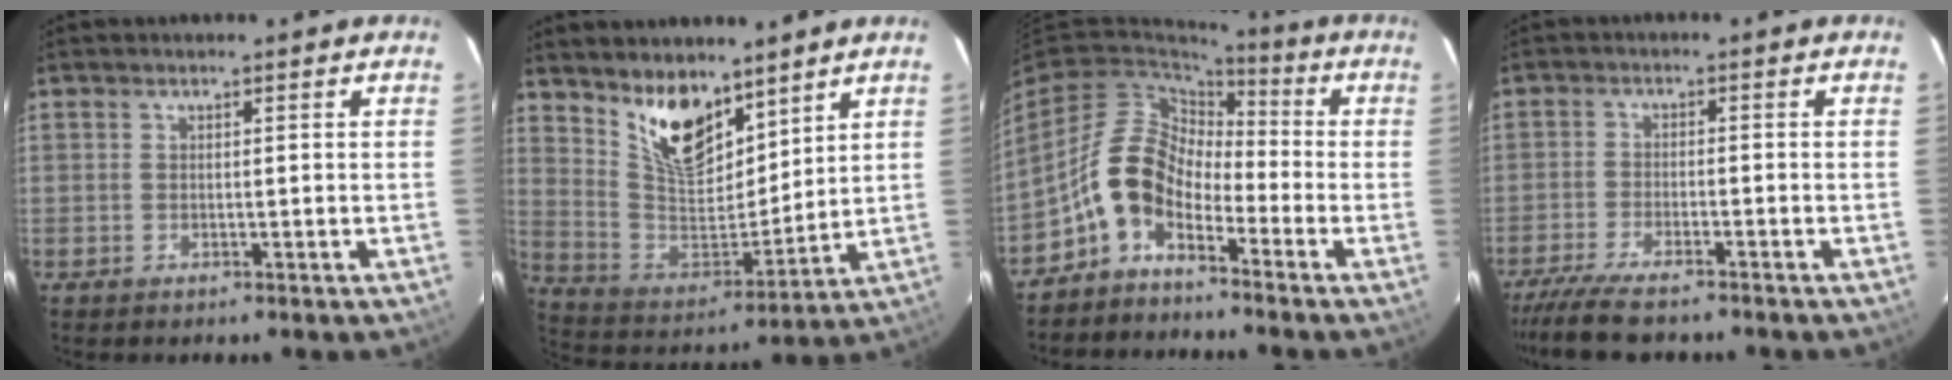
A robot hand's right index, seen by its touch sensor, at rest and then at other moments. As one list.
[{"total": 13.8, "force": [9.6, 6.3, 7.7], "torque": [-0.147, -0.007, 0.190]}, {"total": 9.6, "force": [-5.0, 5.8, 5.7], "torque": [-0.110, 0.020, -0.110]}, {"total": 9.7, "force": [-8.3, 1.6, 4.6], "torque": [-0.115, -0.031, -0.148]}]